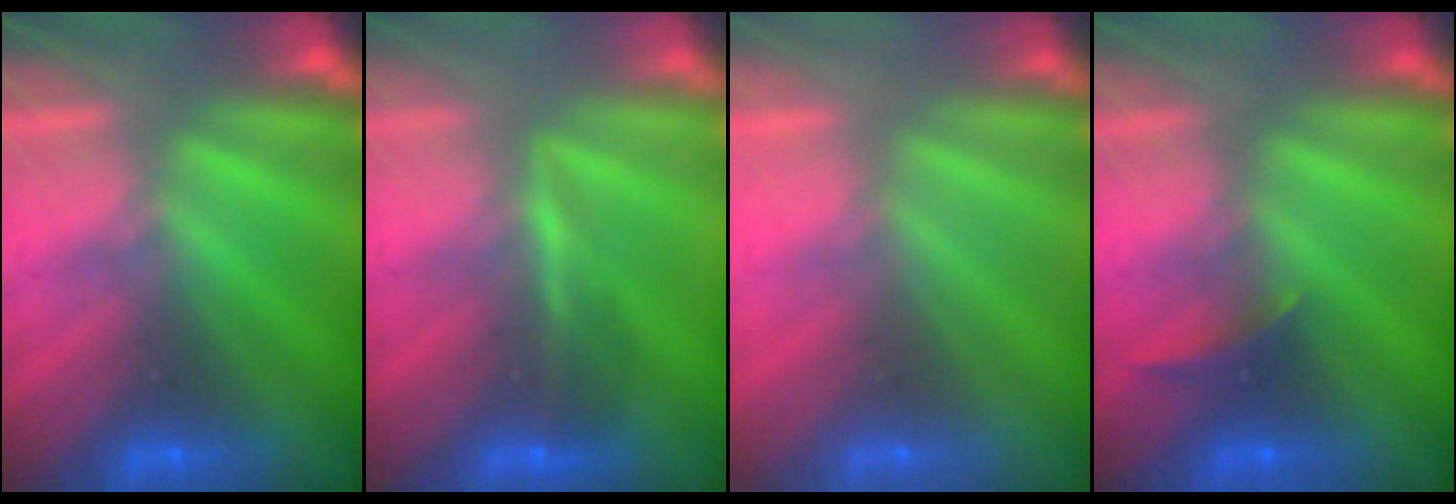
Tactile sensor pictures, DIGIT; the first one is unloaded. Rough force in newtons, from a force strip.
{"total": 3.6}
{"total": 2.9}
{"total": 2.2}